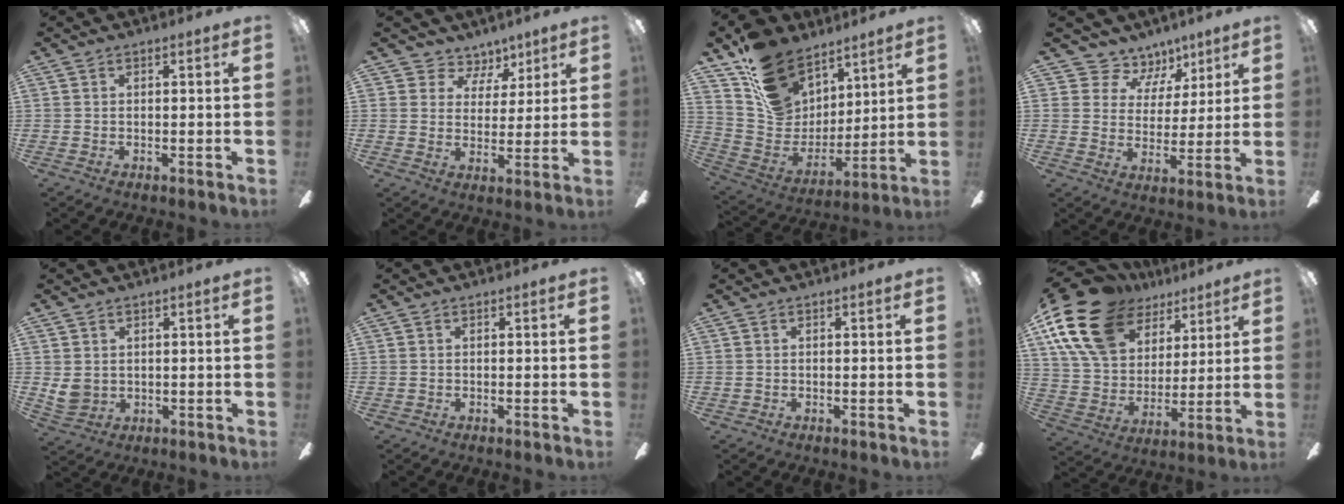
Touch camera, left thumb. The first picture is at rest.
{"total": 6.5, "force": [4.9, 4.2, 0.6], "torque": [-0.018, -0.036, 0.090]}
{"total": 17.3, "force": [11.4, 11.4, 6.2], "torque": [-0.120, -0.075, 0.222]}
{"total": 8.3, "force": [6.1, 5.5, 1.4], "torque": [-0.044, -0.045, 0.115]}
{"total": 4.3, "force": [2.0, 3.4, 1.6], "torque": [-0.035, -0.007, 0.039]}
{"total": 0.0}
{"total": 0.0}
{"total": 20.9, "force": [11.8, 13.2, 11.1], "torque": [-0.223, -0.046, 0.219]}